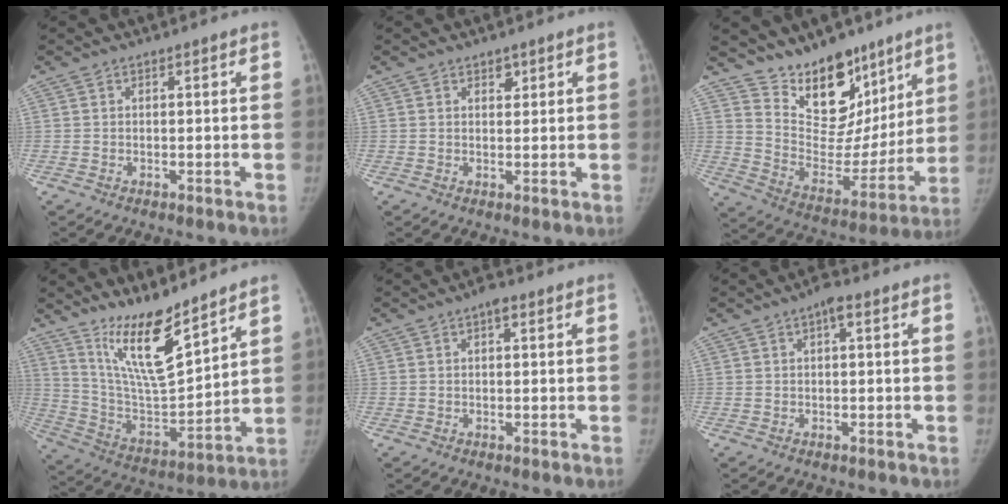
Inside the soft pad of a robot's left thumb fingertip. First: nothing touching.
{"total": 1.8, "force": [1.1, 1.1, 0.8], "torque": [0.002, -0.006, 0.015]}
{"total": 18.4, "force": [13.2, 9.8, 8.1], "torque": [-0.059, -0.089, 0.222]}
{"total": 15.3, "force": [11.2, 3.5, 9.8], "torque": [-0.151, -0.083, 0.221]}
{"total": 1.9, "force": [0.9, 0.9, 1.5], "torque": [-0.019, 0.002, 0.009]}
{"total": 2.5, "force": [0.9, 0.9, 2.1], "torque": [-0.033, 0.004, 0.007]}